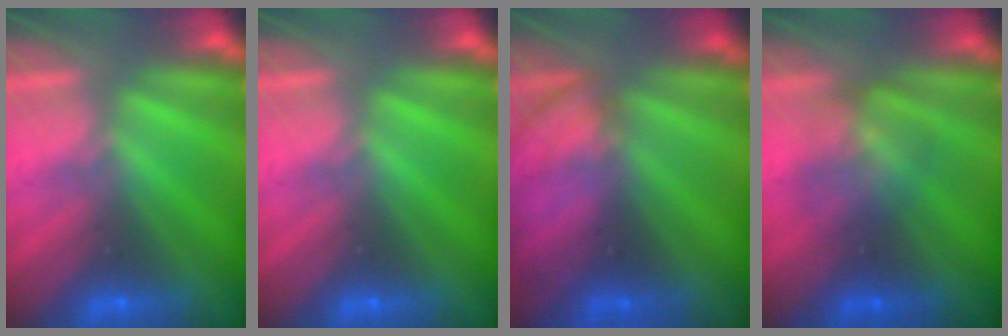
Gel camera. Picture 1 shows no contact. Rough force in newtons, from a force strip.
{"total": 0.0}
{"total": 2.3}
{"total": 2.1}